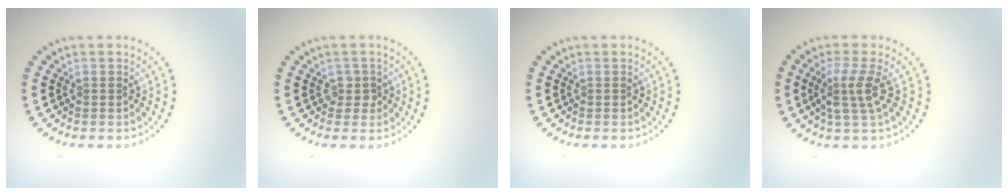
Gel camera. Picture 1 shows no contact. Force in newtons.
{"total": 1.2, "press": 1.1, "slide": 0.5}
{"total": 0.0}
{"total": 2.8, "press": 2.2, "slide": 1.7}